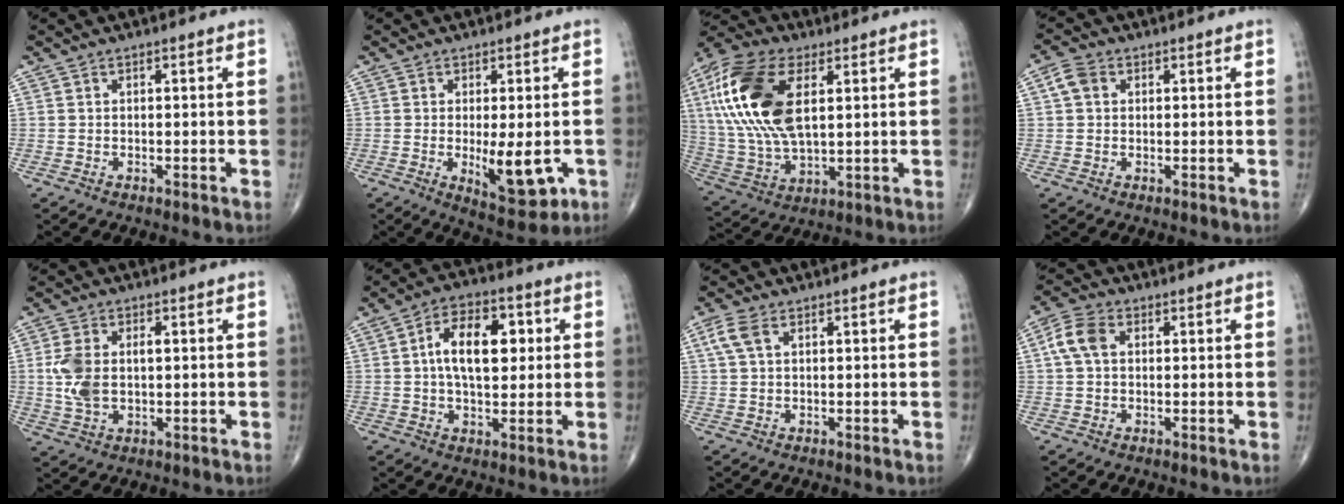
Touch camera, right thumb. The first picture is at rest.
{"total": 9.0, "force": [-1.7, 3.4, 8.2], "torque": [-0.108, -0.022, -0.016]}
{"total": 21.4, "force": [5.7, 10.8, 17.6], "torque": [-0.376, -0.006, 0.101]}
{"total": 3.4, "force": [1.0, 2.5, 2.1], "torque": [-0.047, 0.010, 0.018]}
{"total": 8.0, "force": [0.6, 4.8, 6.4], "torque": [-0.142, 0.008, 0.017]}
{"total": 12.2, "force": [2.0, 6.7, 10.0], "torque": [-0.145, 0.010, 0.027]}
{"total": 4.0, "force": [1.5, 2.2, 2.9], "torque": [-0.077, 0.015, 0.032]}
{"total": 6.0, "force": [1.2, 4.1, 4.2], "torque": [-0.092, 0.017, 0.017]}